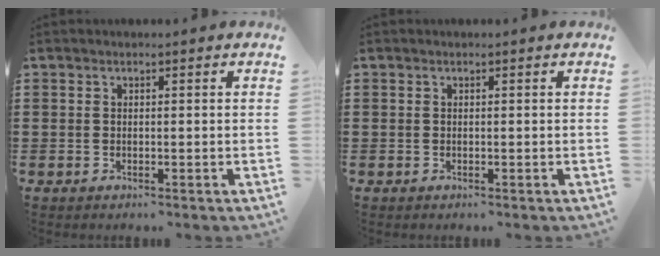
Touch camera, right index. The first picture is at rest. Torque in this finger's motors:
{"motor_torque": [-0.01, 0.00, 0.00, -0.01]}